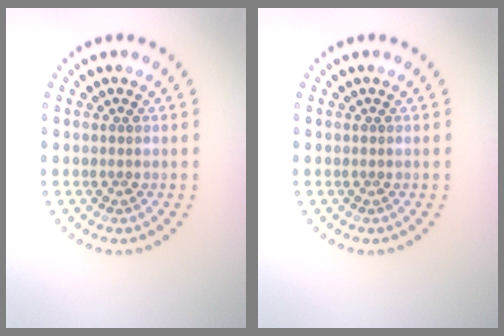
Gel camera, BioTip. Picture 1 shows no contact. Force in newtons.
{"total": 0.0}